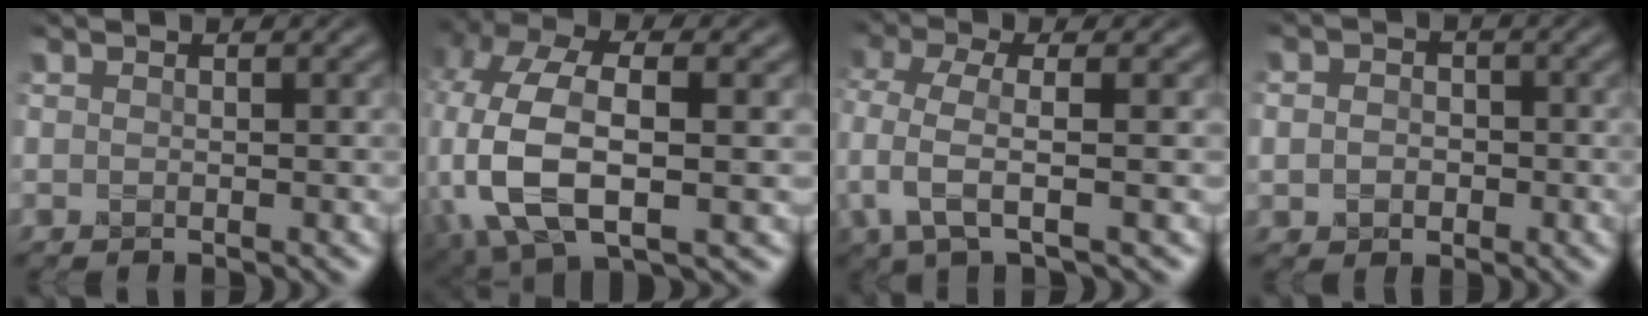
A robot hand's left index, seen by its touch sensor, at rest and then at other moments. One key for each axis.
{"total": 10.2, "fx": -0.9, "fy": 6.2, "fz": 8.1, "tx": -0.182, "ty": -0.007, "tz": -0.017}
{"total": 3.6, "fx": 0.0, "fy": 1.1, "fz": 3.4, "tx": -0.082, "ty": -0.001, "tz": -0.003}
{"total": 2.1, "fx": -0.3, "fy": 1.9, "fz": 0.9, "tx": -0.007, "ty": 0.001, "tz": -0.014}